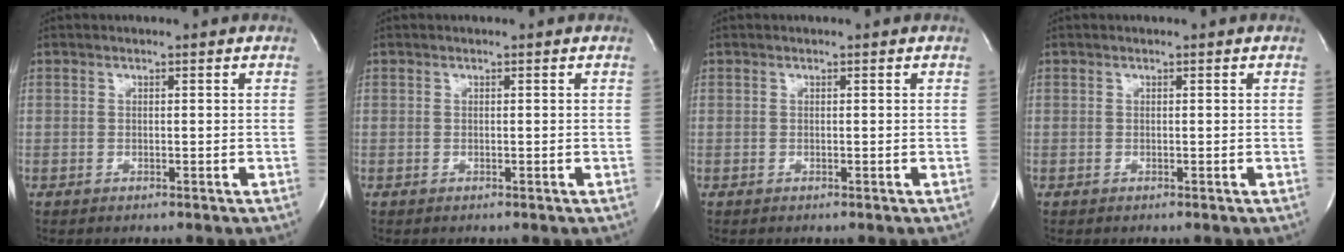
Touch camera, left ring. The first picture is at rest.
{"total": 0.0}
{"total": 0.0}
{"total": 0.0}